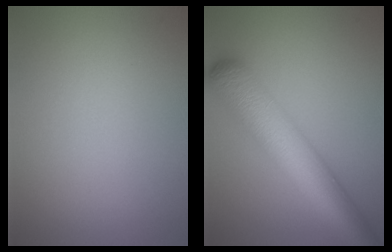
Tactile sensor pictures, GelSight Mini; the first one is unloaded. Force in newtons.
{"total": 8.5, "press": 8.5, "slide": 0.3}